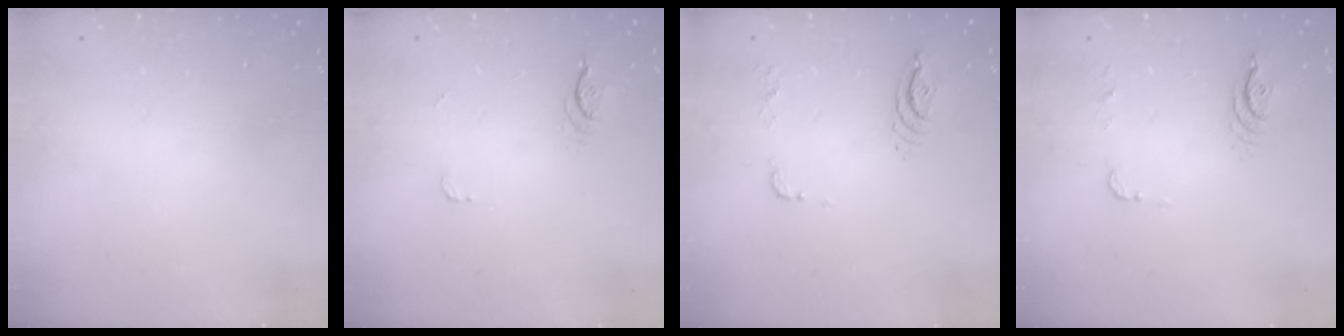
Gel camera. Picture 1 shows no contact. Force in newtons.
{"total": 3.8, "press": 3.4, "slide": 1.6}
{"total": 8.3, "press": 8.3, "slide": 0.8}
{"total": 5.2, "press": 5.1, "slide": 1.1}